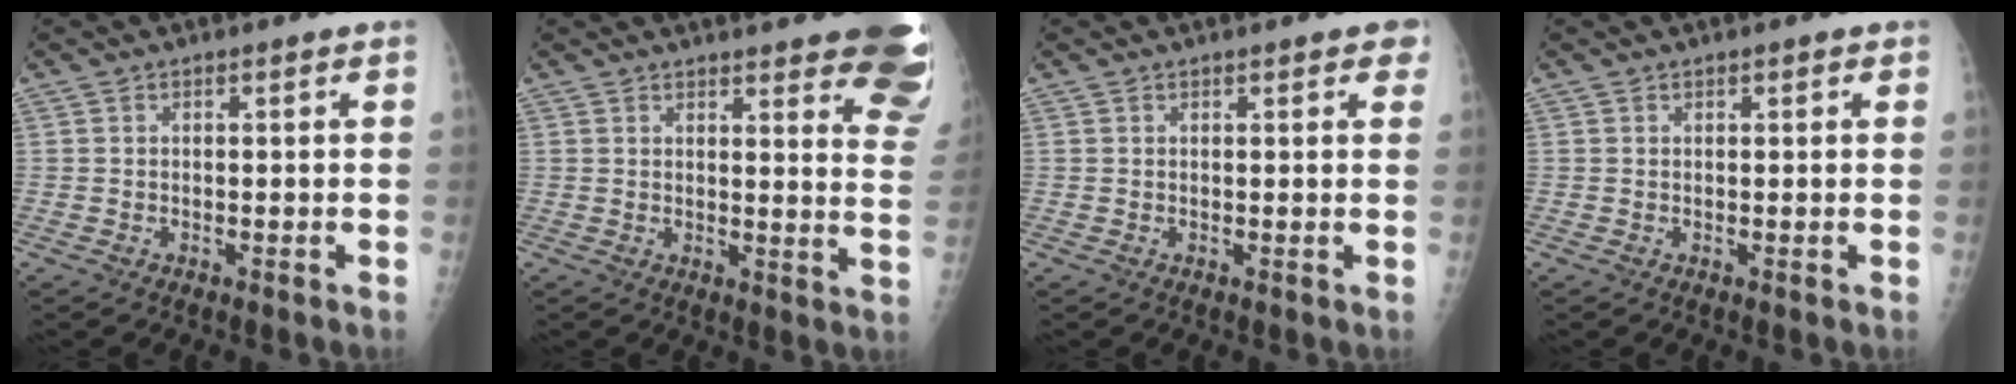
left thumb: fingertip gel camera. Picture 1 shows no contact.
{"total": 19.2, "force": [14.2, 4.5, 12.1], "torque": [-0.120, -0.080, 0.149]}
{"total": 2.6, "force": [1.6, 1.0, 1.8], "torque": [-0.010, -0.001, 0.016]}
{"total": 0.8, "force": [0.5, 0.4, 0.5], "torque": [-0.006, -0.001, 0.005]}